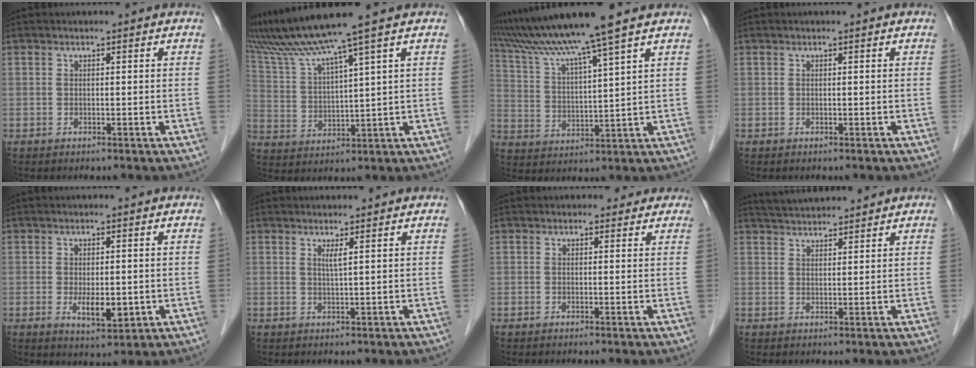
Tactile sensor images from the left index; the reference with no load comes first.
{"total": 11.4, "force": [8.7, -2.3, 7.1], "torque": [-0.133, 0.015, 0.163]}
{"total": 13.5, "force": [10.8, -2.2, 7.7], "torque": [-0.141, 0.013, 0.190]}
{"total": 0.0}
{"total": 4.7, "force": [-0.8, 1.8, 4.3], "torque": [-0.074, -0.009, -0.006]}
{"total": 1.3, "force": [0.7, -0.3, 1.1], "torque": [-0.025, -0.008, 0.014]}
{"total": 1.5, "force": [1.1, 1.1, 0.1], "torque": [0.002, 0.002, 0.006]}
{"total": 5.7, "force": [5.5, 0.6, 1.5], "torque": [-0.030, 0.034, 0.093]}